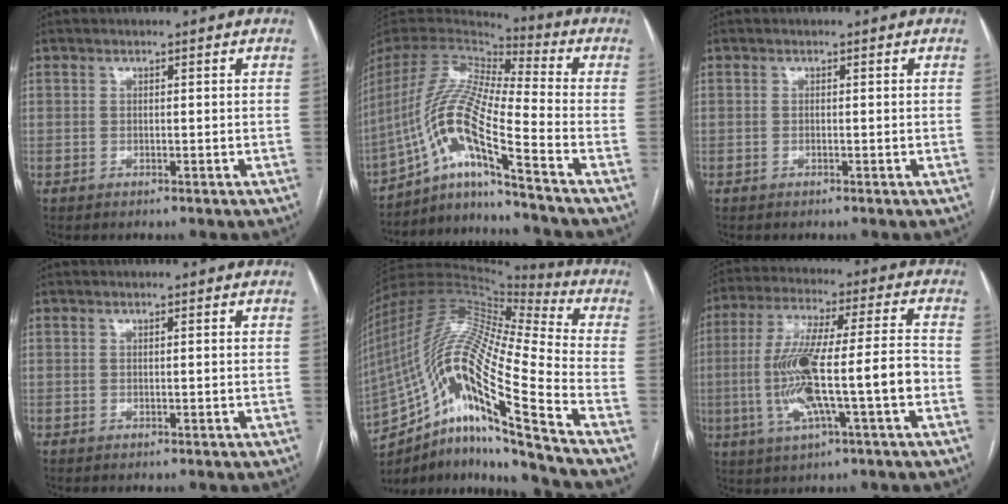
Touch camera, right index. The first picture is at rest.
{"total": 15.4, "force": [-9.6, -1.1, 11.9], "torque": [-0.245, 0.006, -0.178]}
{"total": 0.0}
{"total": 0.0}
{"total": 23.8, "force": [-13.5, 0.9, 19.6], "torque": [-0.396, 0.000, -0.246]}
{"total": 15.5, "force": [-3.1, 1.2, 15.2], "torque": [-0.290, 0.011, -0.054]}